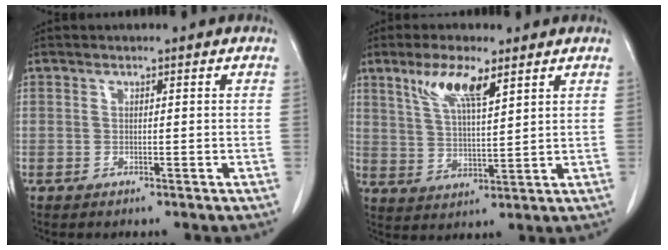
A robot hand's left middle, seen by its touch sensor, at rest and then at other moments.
{"total": 7.6, "force": [4.6, 1.4, 6.0], "torque": [-0.122, 0.001, 0.089]}